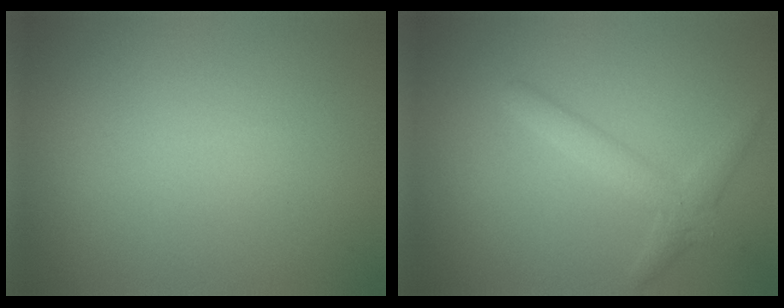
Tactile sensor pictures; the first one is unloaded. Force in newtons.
{"total": 2.6, "press": 2.6, "slide": 0.1}